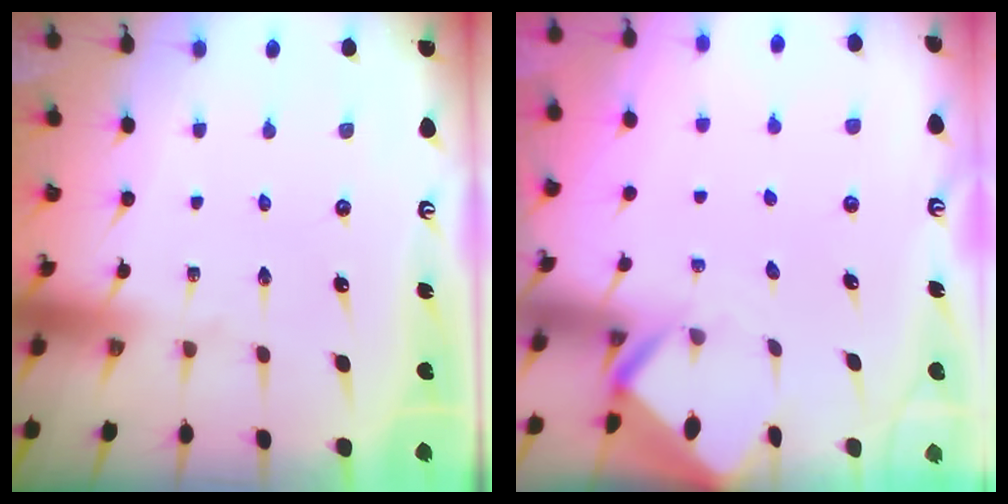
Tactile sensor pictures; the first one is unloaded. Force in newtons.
{"total": 2.8, "press": 2.8, "slide": 0.2}